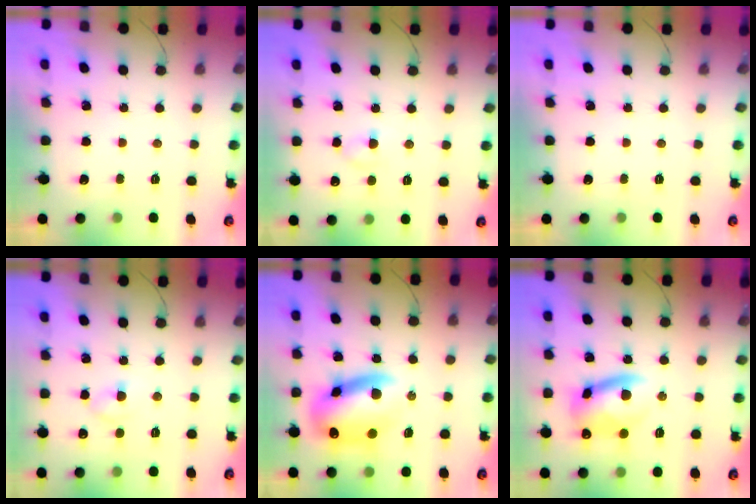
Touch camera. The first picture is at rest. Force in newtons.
{"total": 3.2, "press": 3.0, "slide": 1.2}
{"total": 0.0}
{"total": 3.0, "press": 2.7, "slide": 1.2}
{"total": 13.9, "press": 13.7, "slide": 2.5}
{"total": 10.0, "press": 9.9, "slide": 1.5}